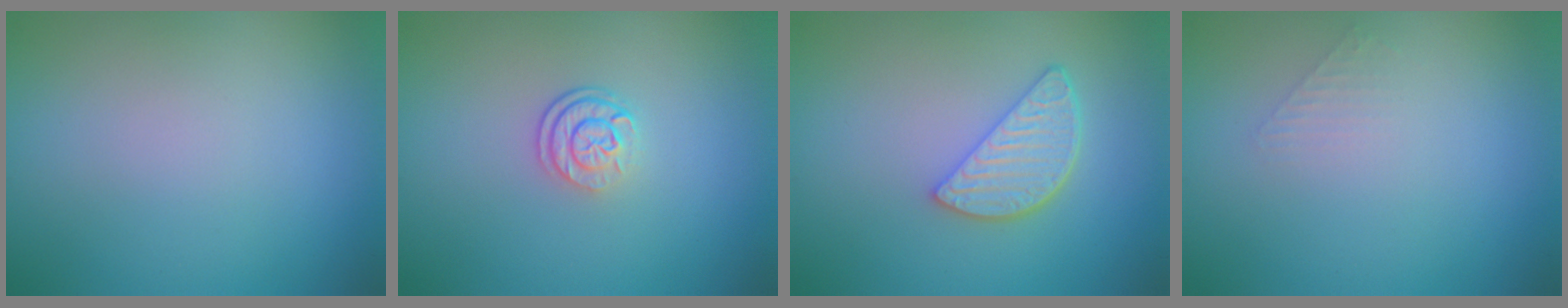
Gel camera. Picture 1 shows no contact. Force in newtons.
{"total": 2.6, "press": 1.9, "slide": 1.8}
{"total": 3.6, "press": 3.0, "slide": 2.0}
{"total": 1.0, "press": 1.0, "slide": 0.1}